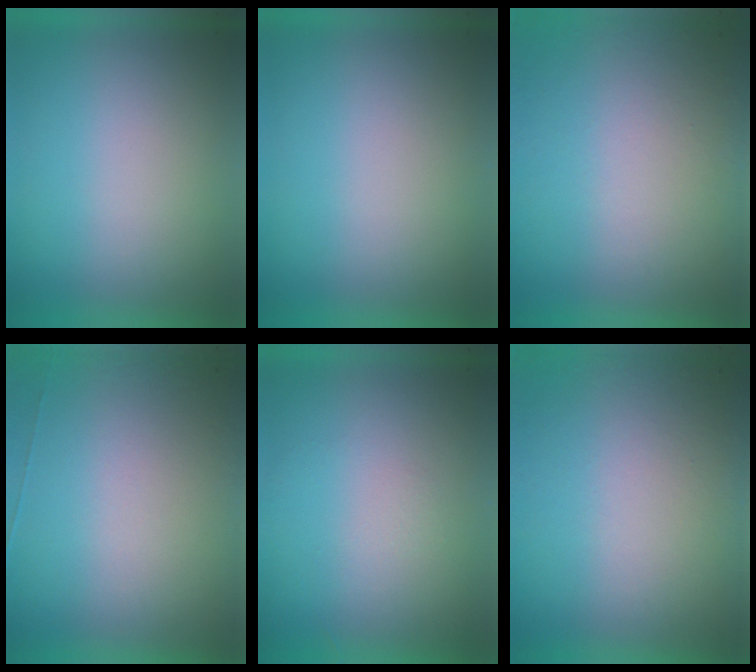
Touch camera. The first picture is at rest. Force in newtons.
{"total": 0.0}
{"total": 8.2}
{"total": 6.6}
{"total": 1.3}
{"total": 8.2}